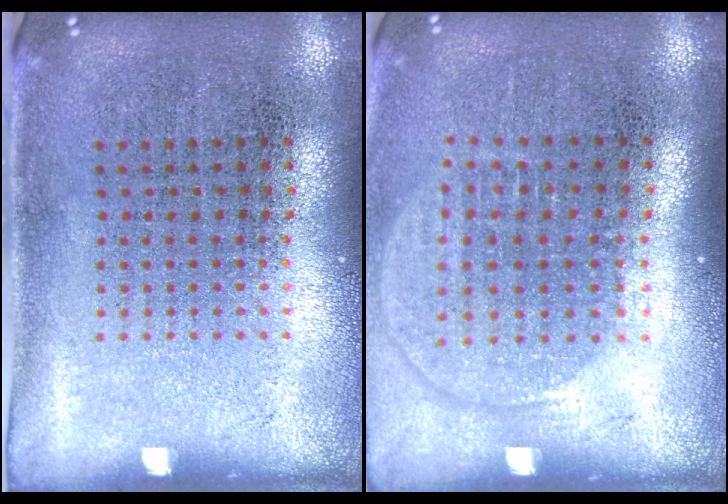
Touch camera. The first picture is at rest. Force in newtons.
{"total": 1.4, "press": 1.2, "slide": 0.7}